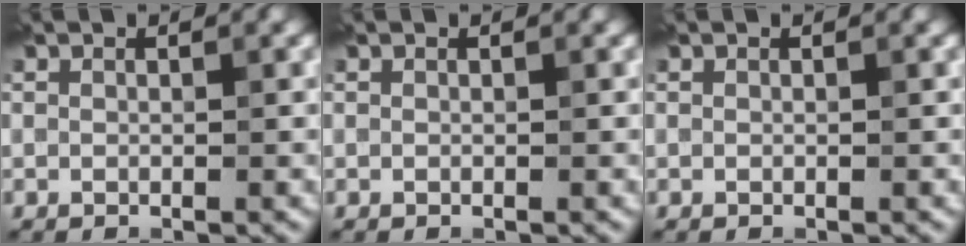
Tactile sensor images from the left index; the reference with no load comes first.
{"total": 0.0}
{"total": 0.0}